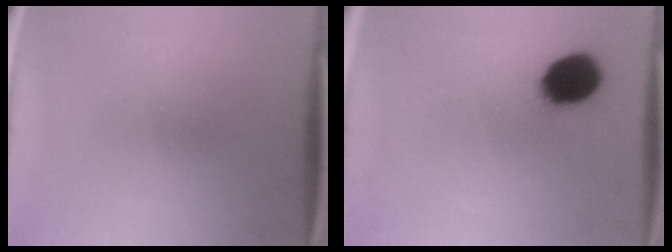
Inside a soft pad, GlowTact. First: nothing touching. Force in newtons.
{"total": 11.8}